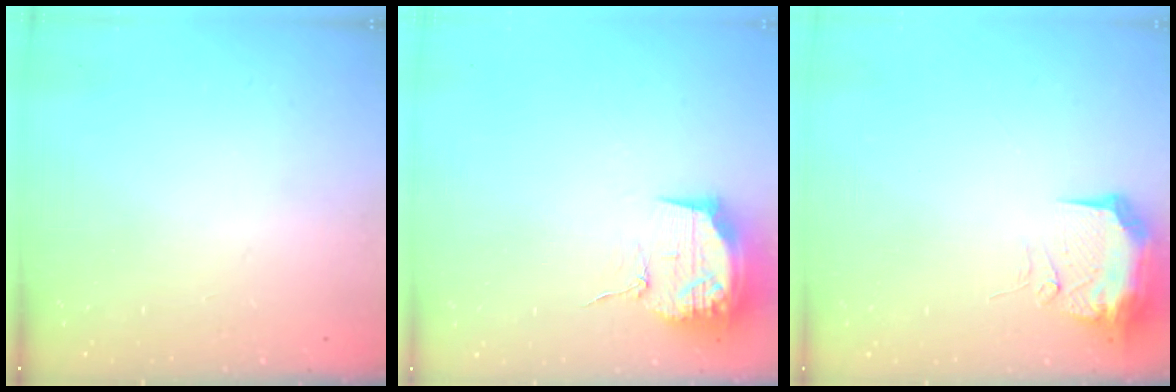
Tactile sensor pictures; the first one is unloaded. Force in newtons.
{"total": 16.1, "press": 16.1, "slide": 0.2}
{"total": 16.8, "press": 12.6, "slide": 11.1}